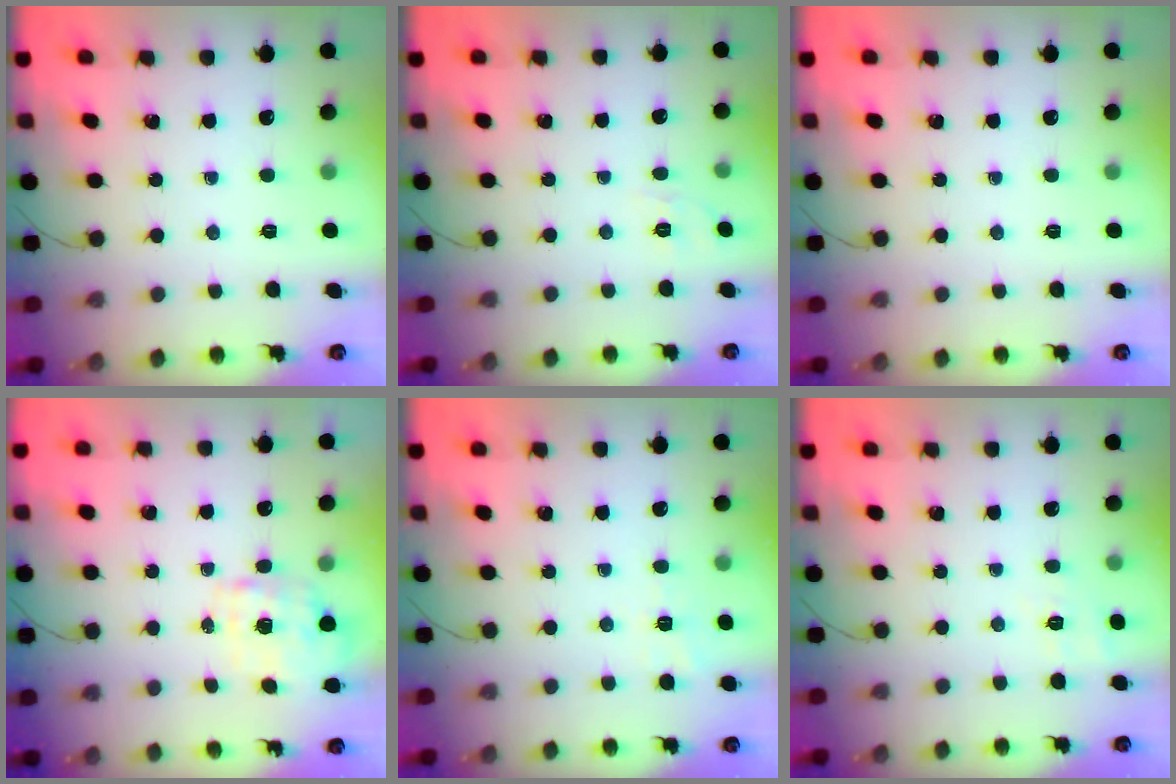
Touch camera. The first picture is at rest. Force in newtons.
{"total": 3.8, "press": 3.3, "slide": 1.9}
{"total": 0.0}
{"total": 1.7, "press": 1.6, "slide": 0.5}
{"total": 1.8, "press": 0.2, "slide": 1.8}
{"total": 5.8, "press": 5.5, "slide": 1.9}